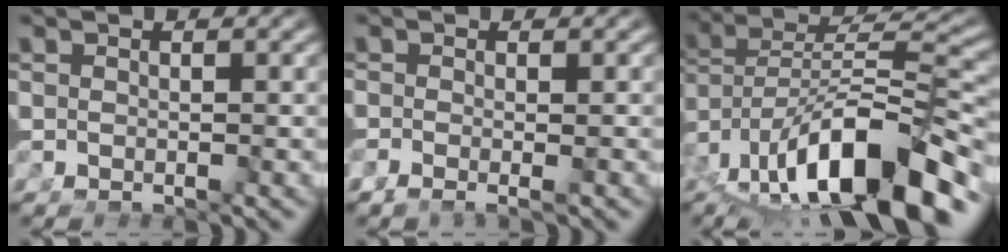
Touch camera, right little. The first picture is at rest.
{"total": 1.8, "force": [-1.2, 0.0, 1.3], "torque": [-0.023, -0.015, -0.014]}
{"total": 11.9, "force": [-5.0, 5.4, 9.4], "torque": [-0.151, -0.028, -0.054]}